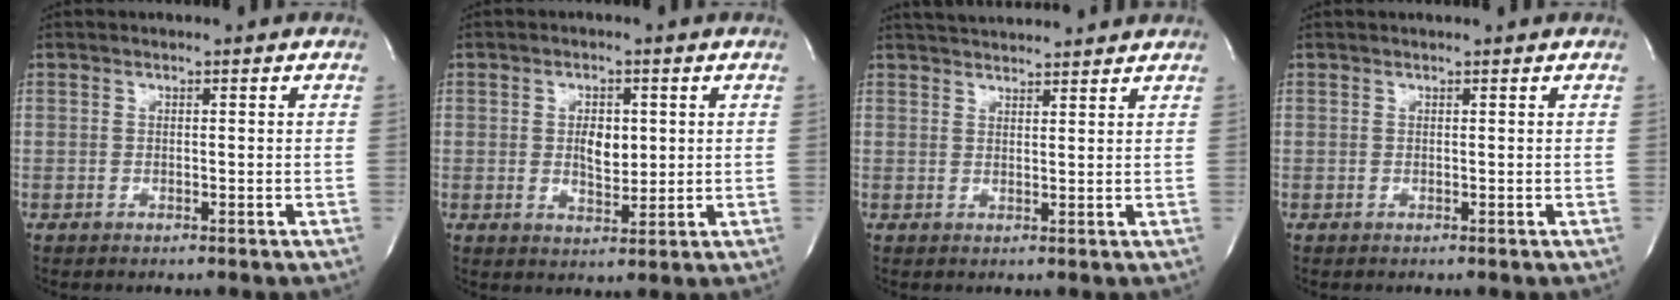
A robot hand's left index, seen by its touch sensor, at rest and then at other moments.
{"total": 4.3, "force": [0.7, 2.3, 3.6], "torque": [-0.060, -0.004, 0.016]}
{"total": 8.5, "force": [8.2, 0.6, 2.3], "torque": [-0.042, 0.029, 0.116]}
{"total": 1.5, "force": [1.5, -0.1, 0.4], "torque": [-0.009, 0.010, 0.019]}